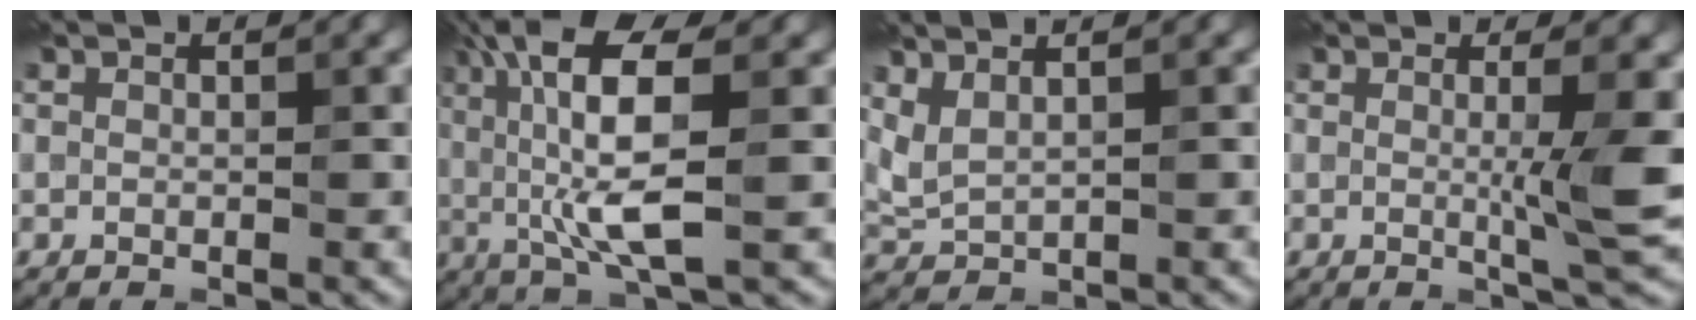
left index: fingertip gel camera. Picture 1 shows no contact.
{"total": 9.4, "force": [1.3, 2.6, 8.9], "torque": [-0.166, 0.006, 0.019]}
{"total": 2.1, "force": [1.6, 0.6, 1.3], "torque": [-0.036, 0.002, 0.043]}
{"total": 4.8, "force": [0.1, 0.6, 4.8], "torque": [-0.069, -0.008, 0.000]}